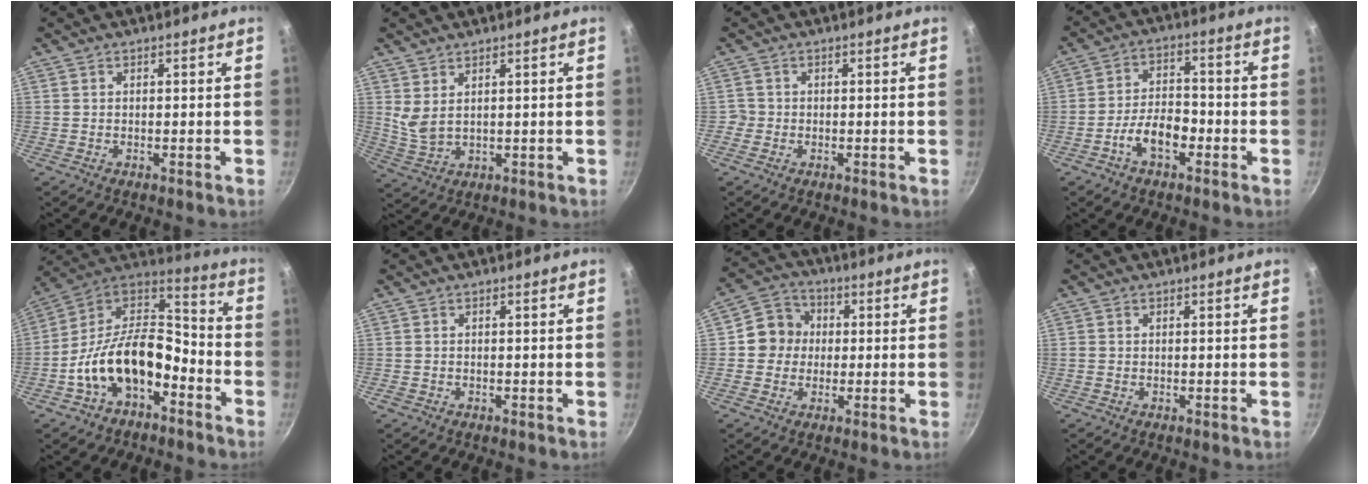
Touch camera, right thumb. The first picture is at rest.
{"total": 4.0, "force": [1.9, 2.0, 2.9], "torque": [-0.054, -0.023, 0.047]}
{"total": 1.5, "force": [-0.6, 1.3, 0.1], "torque": [0.005, 0.008, -0.012]}
{"total": 7.7, "force": [-3.4, 4.2, 5.5], "torque": [-0.081, 0.040, -0.062]}
{"total": 18.6, "force": [-7.1, 11.2, 13.1], "torque": [-0.203, 0.077, -0.138]}
{"total": 0.5, "force": [-0.3, 0.4, 0.1], "torque": [-0.002, 0.003, -0.004]}
{"total": 7.8, "force": [0.2, 7.3, 2.8], "torque": [-0.010, 0.017, -0.016]}
{"total": 0.7, "force": [-0.1, 0.7, 0.3], "torque": [-0.005, 0.001, -0.003]}